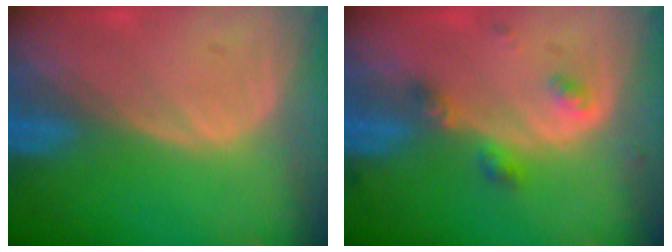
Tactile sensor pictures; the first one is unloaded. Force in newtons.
{"total": 3.4, "press": 3.4, "slide": 0.5}